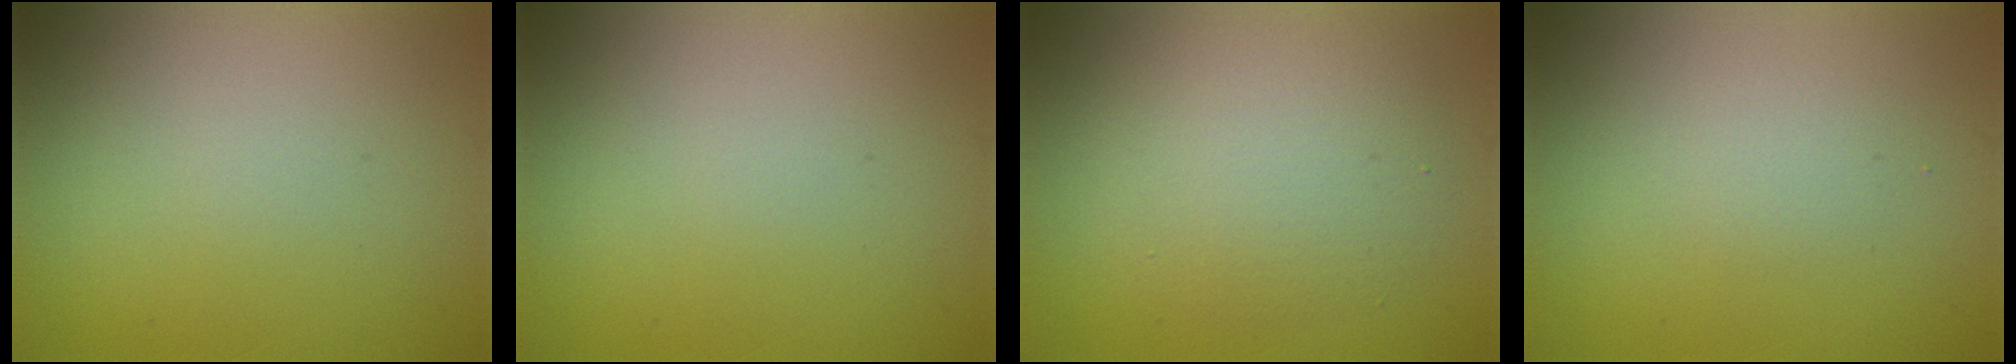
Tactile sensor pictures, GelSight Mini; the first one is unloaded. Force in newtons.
{"total": 0.0}
{"total": 4.5, "press": 4.5, "slide": 0.3}
{"total": 1.2, "press": 1.2, "slide": 0.0}